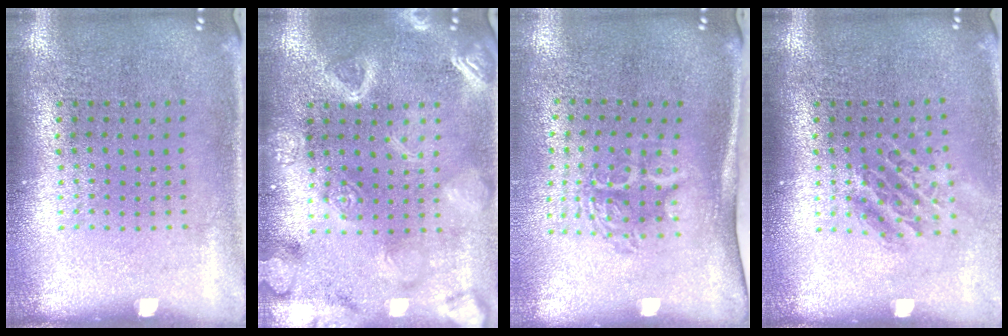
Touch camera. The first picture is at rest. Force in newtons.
{"total": 3.1, "press": 3.1, "slide": 0.3}
{"total": 1.8, "press": 1.3, "slide": 1.3}
{"total": 1.4, "press": 1.2, "slide": 0.8}